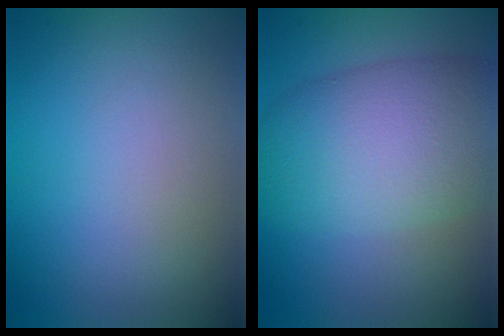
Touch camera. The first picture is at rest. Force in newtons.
{"total": 9.2, "press": 9.2, "slide": 0.3}